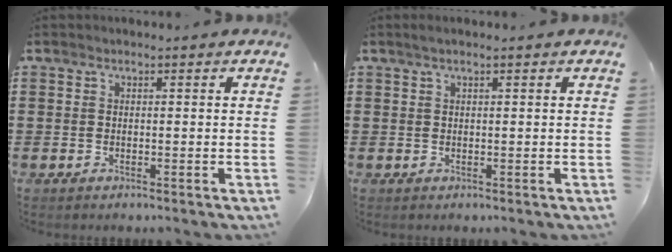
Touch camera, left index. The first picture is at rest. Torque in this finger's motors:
{"motor_torque": [1.22, -0.92, 0.54, 0.00]}